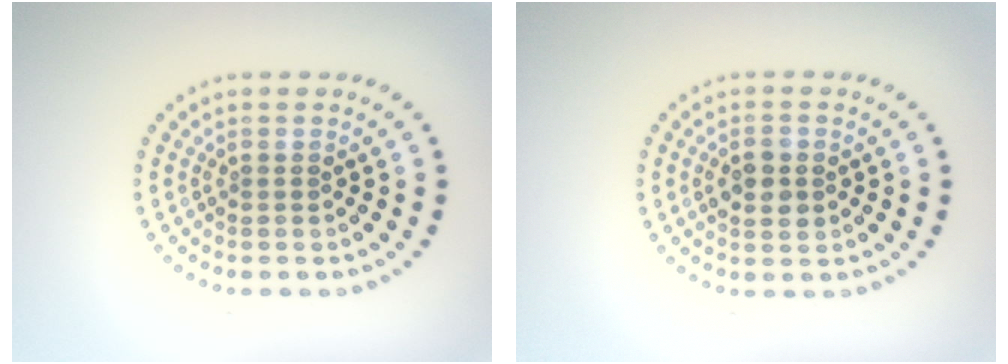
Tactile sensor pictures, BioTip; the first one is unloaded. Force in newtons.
{"total": 2.5, "press": 2.5, "slide": 0.1}